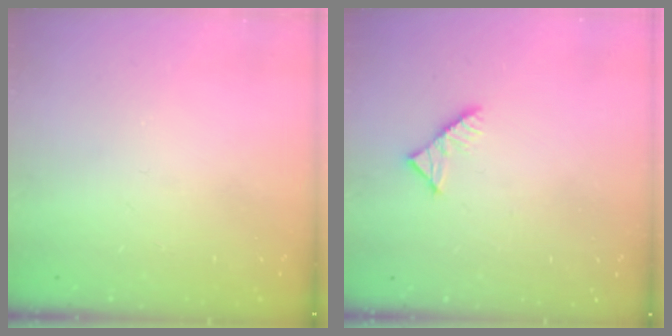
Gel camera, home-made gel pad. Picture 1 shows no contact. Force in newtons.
{"total": 3.3, "press": 3.2, "slide": 0.4}